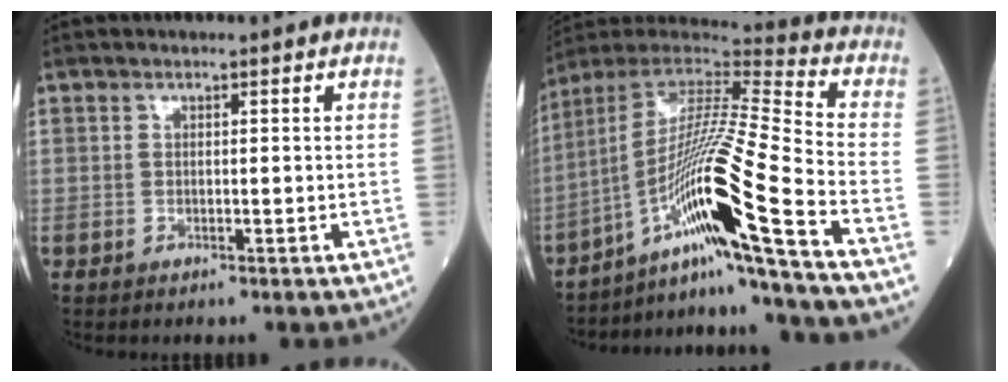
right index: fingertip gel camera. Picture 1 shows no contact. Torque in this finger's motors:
{"motor_torque": [1.30, -0.79, 1.05, 0.21]}